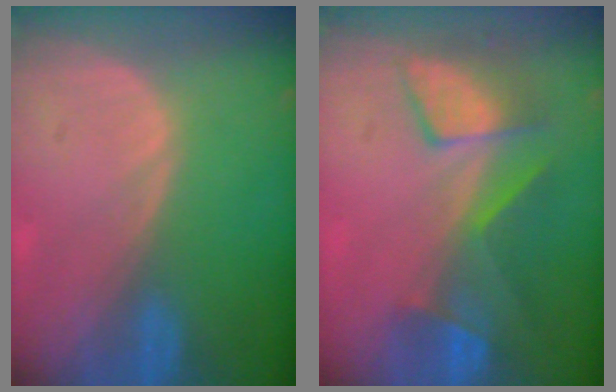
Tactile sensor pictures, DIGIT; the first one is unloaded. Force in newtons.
{"total": 7.5, "press": 7.4, "slide": 1.5}